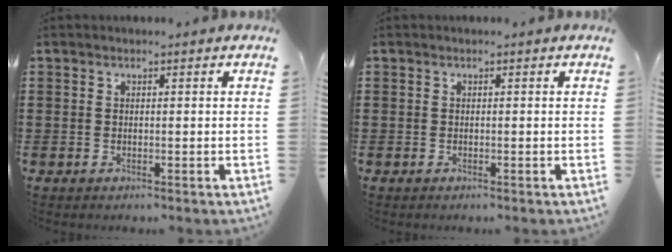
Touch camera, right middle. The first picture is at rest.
{"total": 0.0}